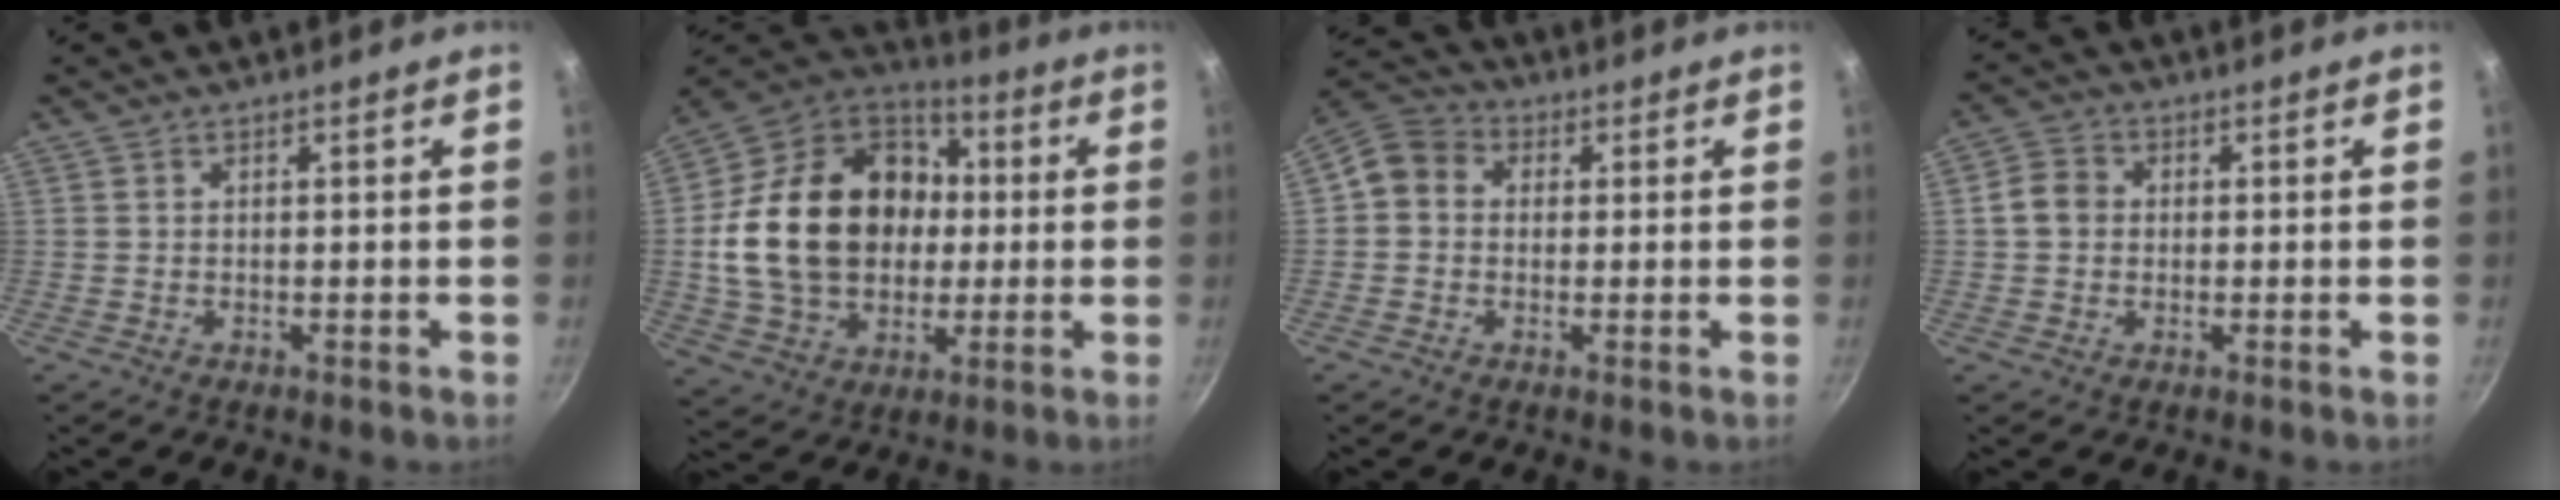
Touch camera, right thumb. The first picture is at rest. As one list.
[{"total": 26.4, "force": [0.9, 19.9, 17.4], "torque": [-0.286, 0.037, 0.023]}, {"total": 6.8, "force": [0.6, 5.9, 3.3], "torque": [-0.043, 0.016, -0.012]}, {"total": 4.7, "force": [0.2, 4.0, 2.3], "torque": [-0.029, 0.009, -0.008]}]